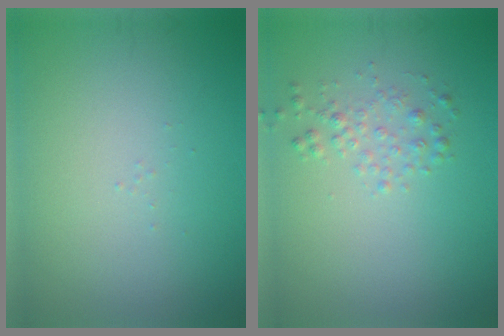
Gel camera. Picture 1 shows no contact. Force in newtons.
{"total": 1.6, "press": 1.6, "slide": 0.0}